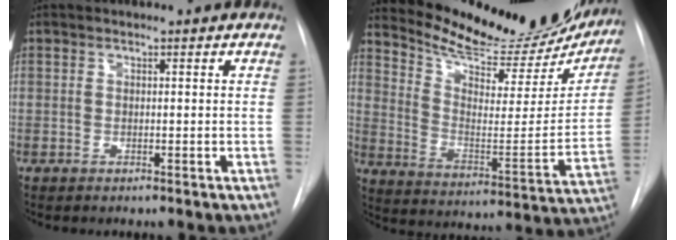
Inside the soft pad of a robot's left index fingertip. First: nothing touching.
{"total": 23.6, "force": [21.8, 5.5, 7.2], "torque": [-0.105, -0.066, 0.296]}